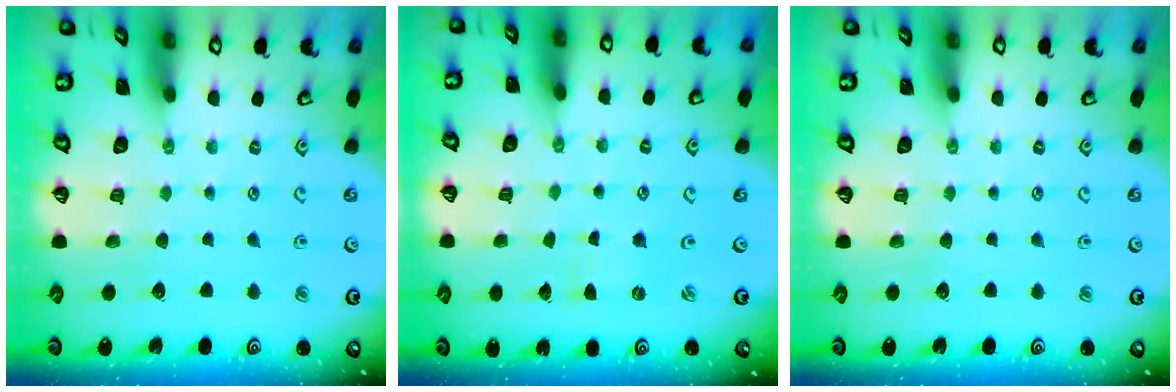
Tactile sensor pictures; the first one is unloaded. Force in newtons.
{"total": 0.0}
{"total": 0.0}